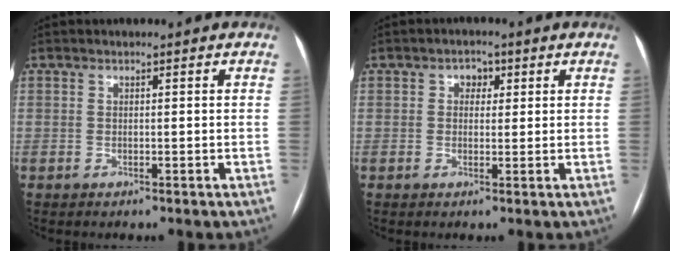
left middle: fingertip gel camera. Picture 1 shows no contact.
{"total": 2.3, "force": [0.8, 1.7, 1.3], "torque": [-0.019, 0.010, 0.010]}